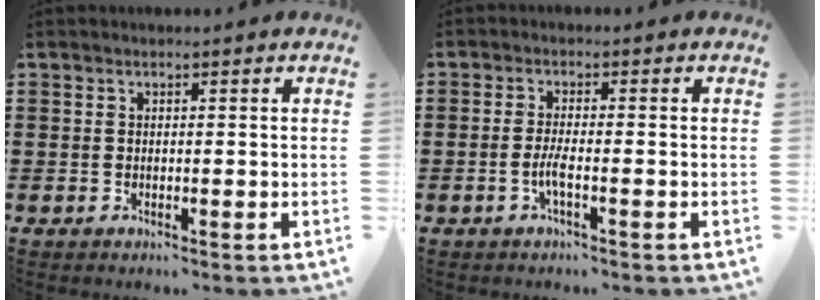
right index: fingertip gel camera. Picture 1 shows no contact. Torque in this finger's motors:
{"motor_torque": [0.68, 0.69, 0.05, 0.04]}